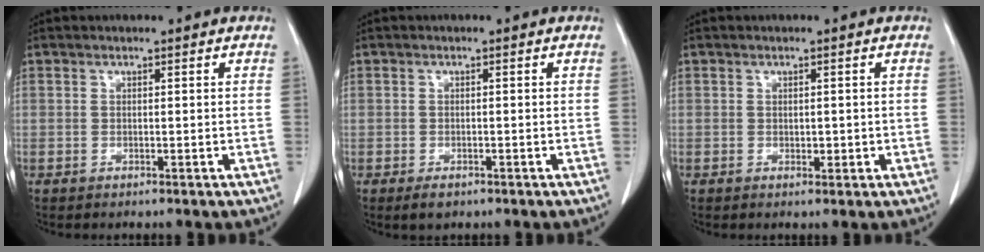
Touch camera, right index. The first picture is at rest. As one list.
[{"total": 1.9, "force": [-1.2, 1.1, 1.0], "torque": [-0.017, -0.001, -0.012]}, {"total": 1.3, "force": [-0.1, 0.8, 1.0], "torque": [-0.011, 0.000, 0.001]}]